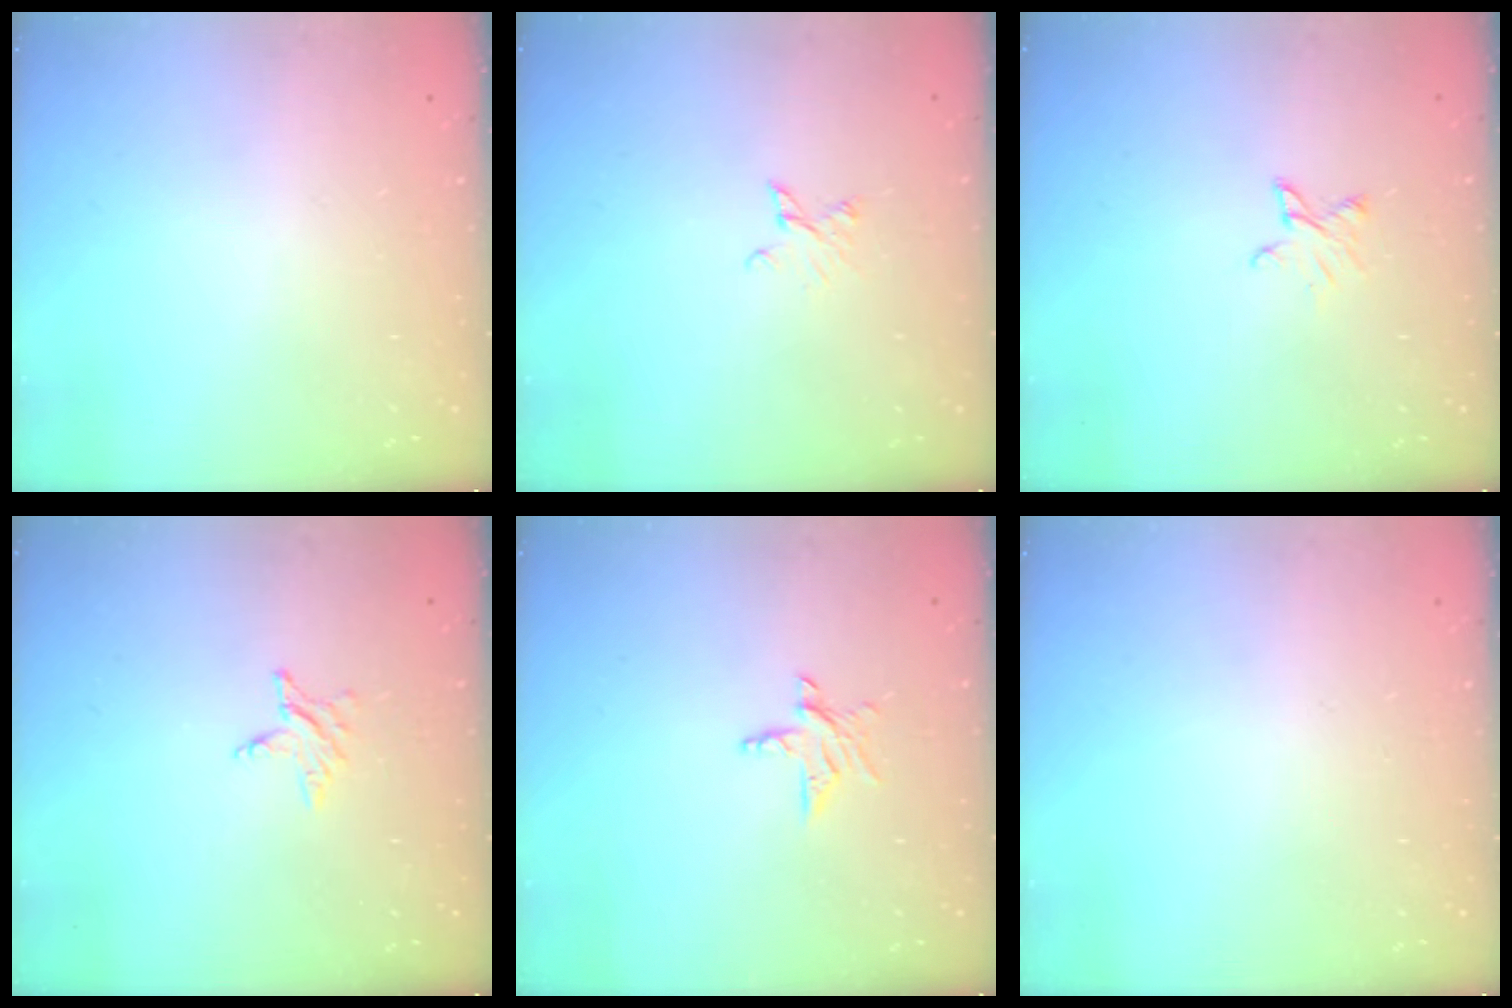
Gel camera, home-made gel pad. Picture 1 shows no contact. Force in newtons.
{"total": 2.5, "press": 2.5, "slide": 0.3}
{"total": 3.2, "press": 3.2, "slide": 0.3}
{"total": 2.8, "press": 2.8, "slide": 0.3}
{"total": 4.8, "press": 4.8, "slide": 0.4}
{"total": 0.0}